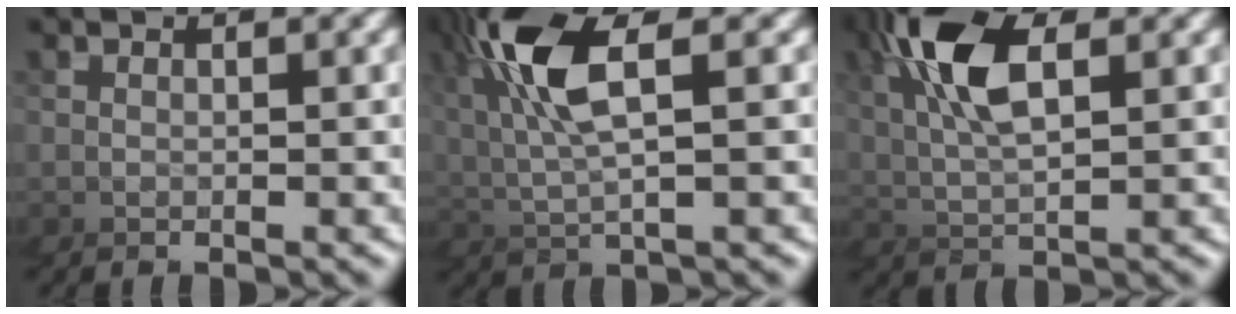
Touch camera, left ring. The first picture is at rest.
{"total": 6.4, "force": [2.1, 2.1, 5.7], "torque": [-0.160, 0.012, 0.039]}
{"total": 4.7, "force": [2.6, 1.4, 3.6], "torque": [-0.129, 0.015, 0.036]}